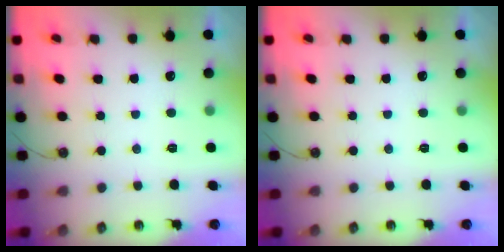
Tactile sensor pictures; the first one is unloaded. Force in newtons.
{"total": 0.0}